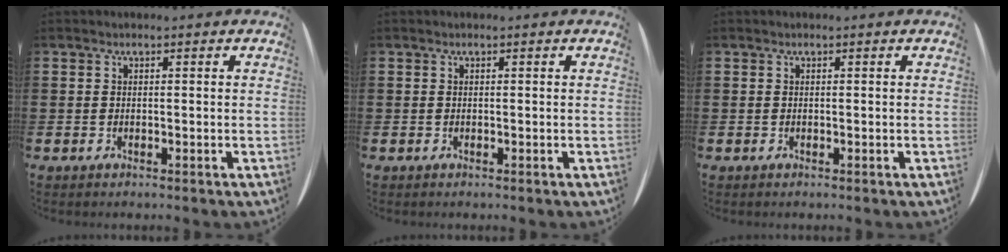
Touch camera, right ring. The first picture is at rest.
{"total": 0.0}
{"total": 0.0}